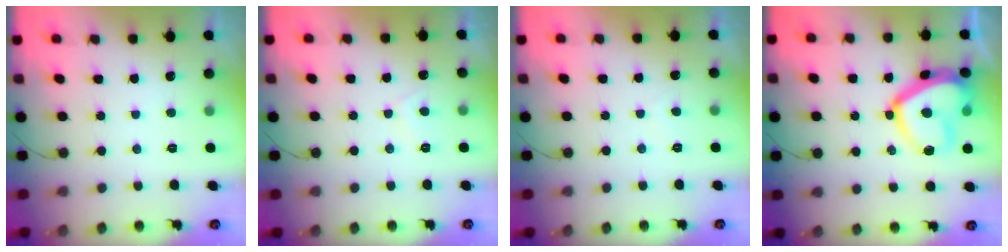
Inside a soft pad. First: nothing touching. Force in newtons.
{"total": 2.6, "press": 2.5, "slide": 0.6}
{"total": 0.6, "press": 0.5, "slide": 0.4}
{"total": 15.8, "press": 15.7, "slide": 1.6}